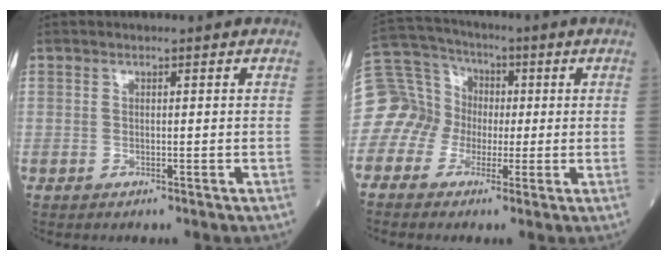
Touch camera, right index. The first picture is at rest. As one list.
[{"total": 10.5, "force": [-2.0, 10.2, 1.2], "torque": [-0.049, 0.066, -0.036]}]